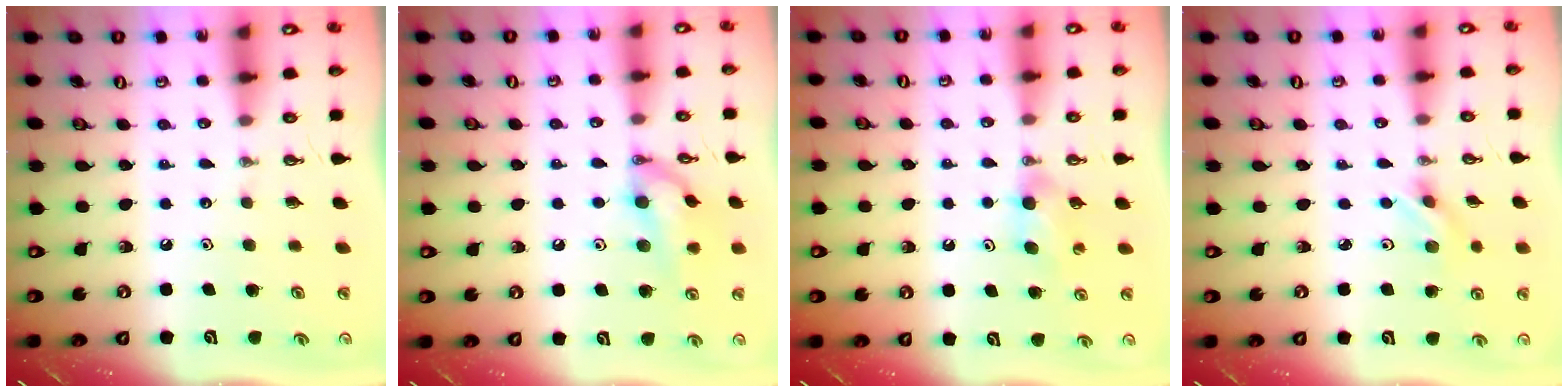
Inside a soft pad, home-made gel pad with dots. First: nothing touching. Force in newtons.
{"total": 12.7, "press": 12.3, "slide": 3.2}
{"total": 4.8, "press": 4.8, "slide": 0.5}
{"total": 2.2, "press": 2.1, "slide": 0.6}